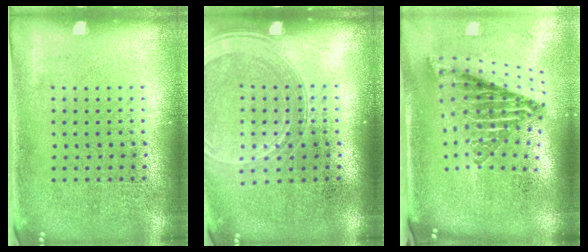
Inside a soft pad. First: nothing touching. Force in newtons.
{"total": 1.4, "press": 1.4, "slide": 0.3}
{"total": 2.5, "press": 1.6, "slide": 1.9}